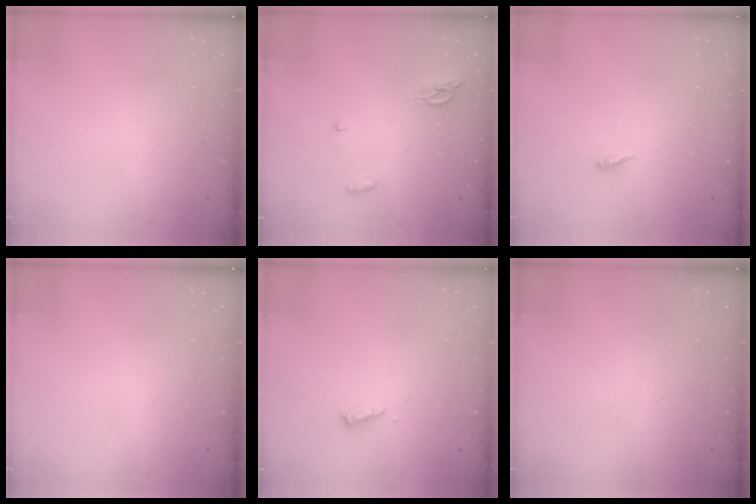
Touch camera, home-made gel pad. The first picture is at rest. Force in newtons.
{"total": 4.9, "press": 4.9, "slide": 0.6}
{"total": 3.2, "press": 3.2, "slide": 0.2}
{"total": 0.0}
{"total": 3.2, "press": 3.1, "slide": 0.3}
{"total": 0.0}